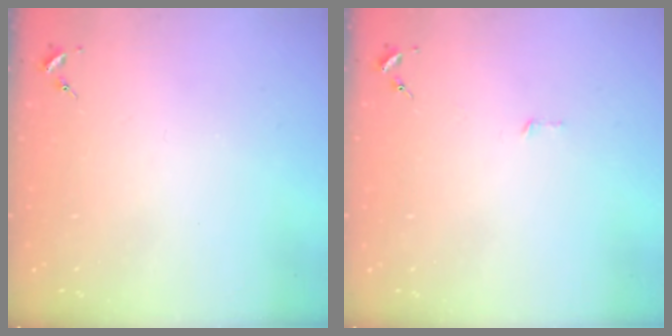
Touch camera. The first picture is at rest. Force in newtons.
{"total": 3.0, "press": 3.0, "slide": 0.2}